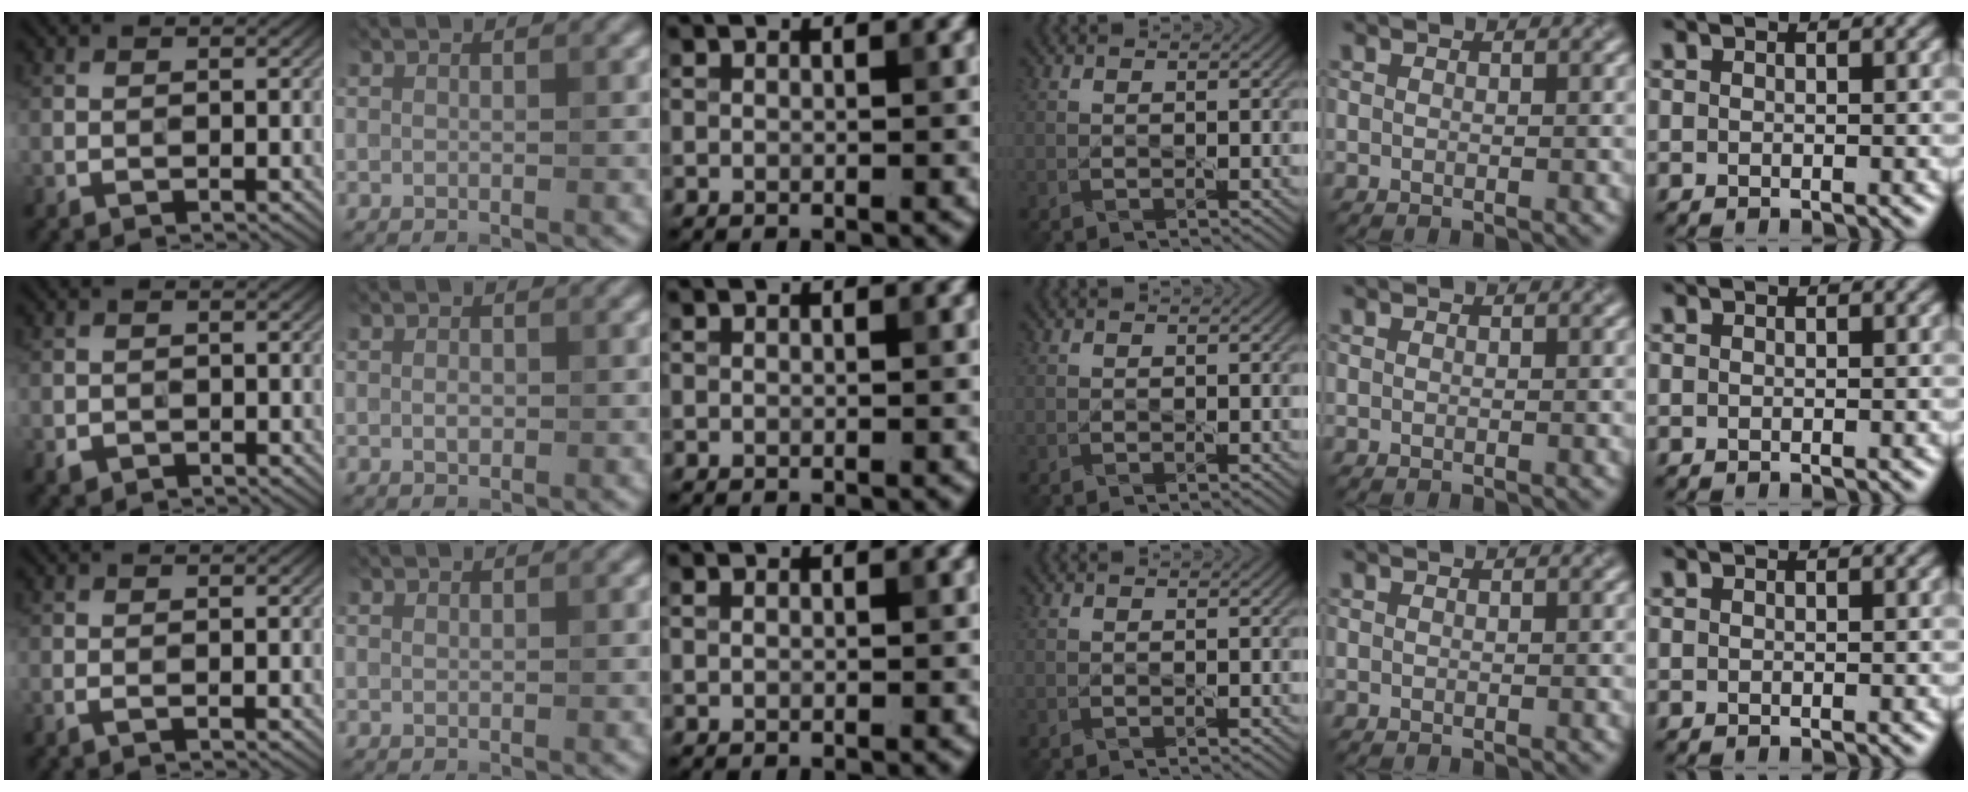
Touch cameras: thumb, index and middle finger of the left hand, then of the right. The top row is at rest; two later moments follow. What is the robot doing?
{"motion": "lift_and_place", "object": "knife"}